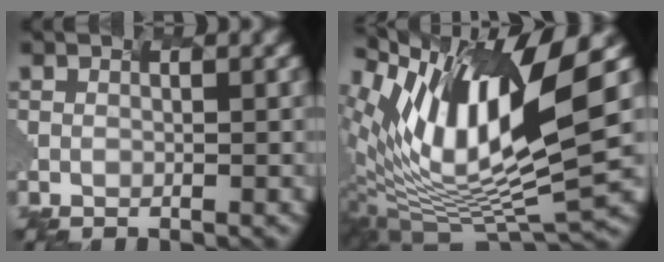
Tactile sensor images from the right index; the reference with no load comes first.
{"total": 12.3, "force": [4.6, 2.8, 11.0], "torque": [-0.210, 0.003, 0.095]}